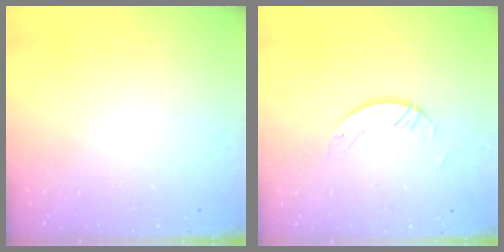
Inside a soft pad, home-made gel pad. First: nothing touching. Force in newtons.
{"total": 3.6, "press": 3.6, "slide": 0.3}